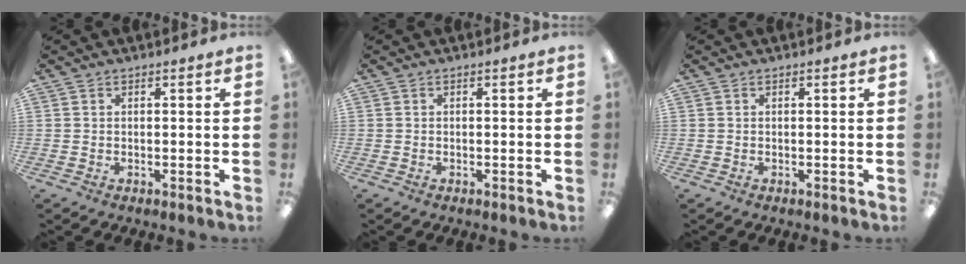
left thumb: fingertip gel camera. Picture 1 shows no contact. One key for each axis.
{"total": 0.0}
{"total": 0.0}